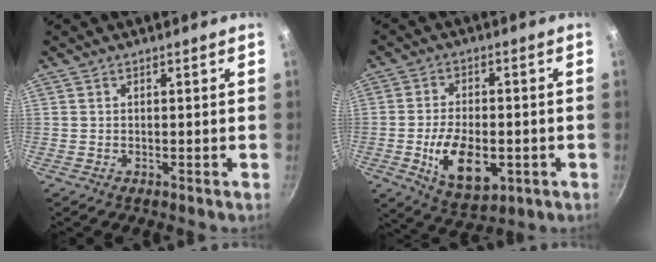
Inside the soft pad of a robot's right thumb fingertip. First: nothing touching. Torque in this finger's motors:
{"motor_torque": [-0.15, 0.66, 0.35, 0.28, 0.10]}